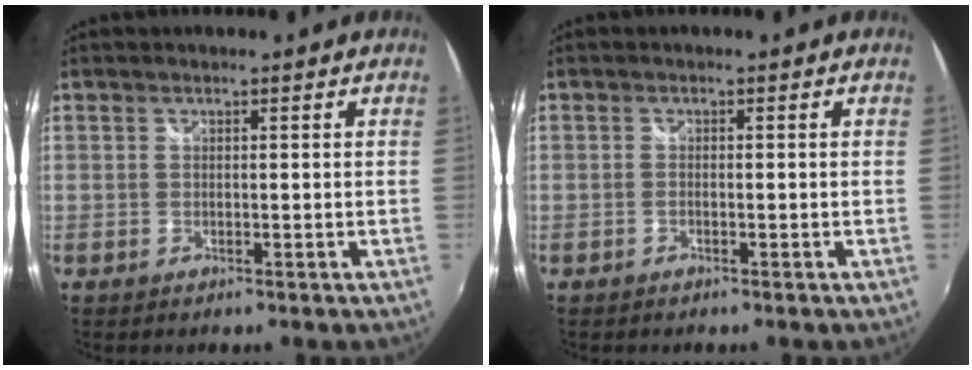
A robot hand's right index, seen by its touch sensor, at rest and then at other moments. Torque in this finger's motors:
{"motor_torque": [0.32, 0.36, 0.06, -0.01]}